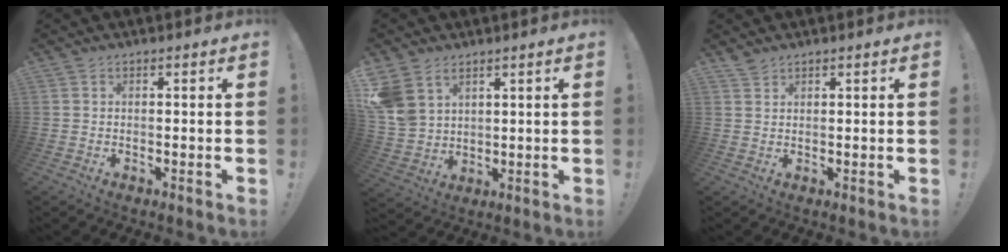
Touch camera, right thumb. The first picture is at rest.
{"total": 8.4, "force": [5.0, 5.7, 3.4], "torque": [-0.070, -0.024, 0.105]}
{"total": 2.1, "force": [1.8, 0.8, 0.7], "torque": [-0.010, -0.008, 0.034]}